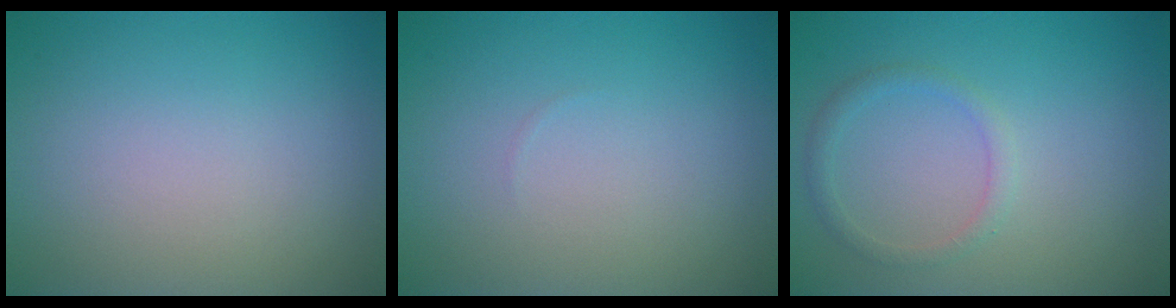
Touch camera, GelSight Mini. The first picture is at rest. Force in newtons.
{"total": 0.0}
{"total": 1.4, "press": 1.4, "slide": 0.2}